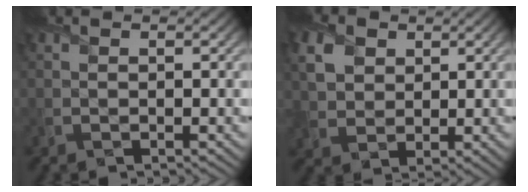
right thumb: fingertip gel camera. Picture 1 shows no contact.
{"total": 5.7, "force": [2.4, 4.1, 3.1], "torque": [-0.087, 0.004, 0.046]}